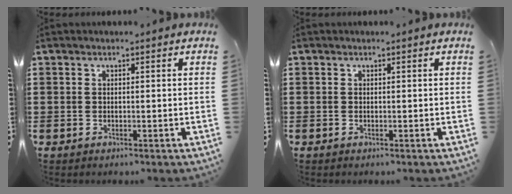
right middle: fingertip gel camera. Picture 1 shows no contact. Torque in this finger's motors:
{"motor_torque": [0.04, -0.02, -0.02, -0.01]}